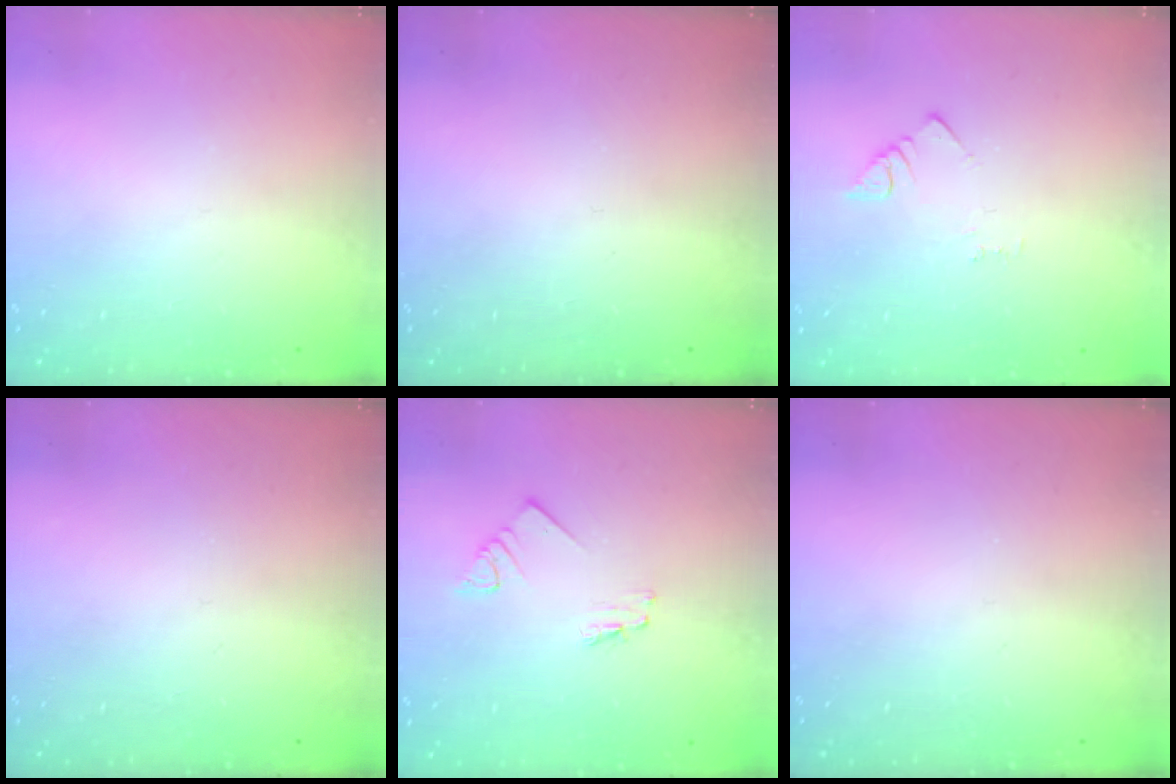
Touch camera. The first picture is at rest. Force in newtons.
{"total": 0.0}
{"total": 1.5, "press": 1.5, "slide": 0.3}
{"total": 0.0}
{"total": 1.2, "press": 1.2, "slide": 0.1}
{"total": 0.0}